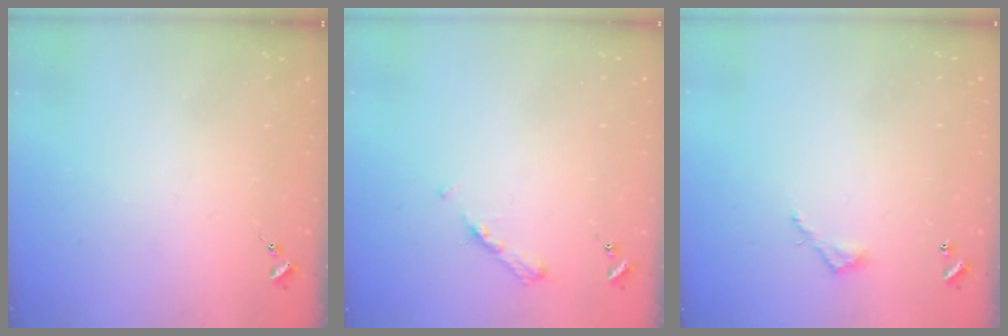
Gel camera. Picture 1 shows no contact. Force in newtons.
{"total": 4.9, "press": 4.9, "slide": 0.6}
{"total": 3.9, "press": 3.9, "slide": 0.3}